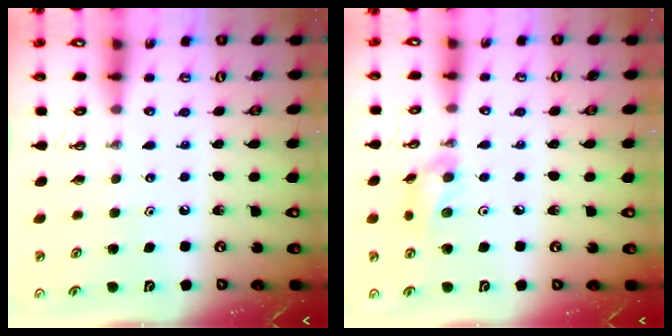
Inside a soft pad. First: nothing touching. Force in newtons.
{"total": 8.2, "press": 7.8, "slide": 2.6}